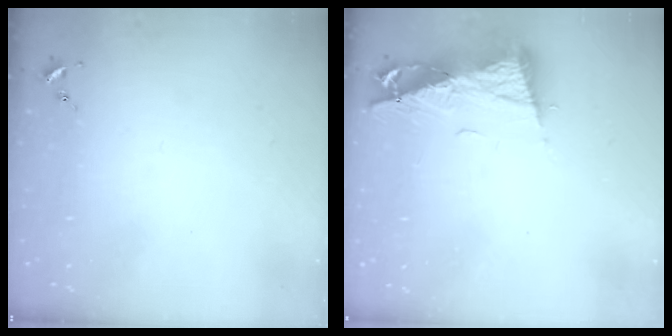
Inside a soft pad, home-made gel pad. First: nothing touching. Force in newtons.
{"total": 10.4, "press": 10.3, "slide": 1.4}